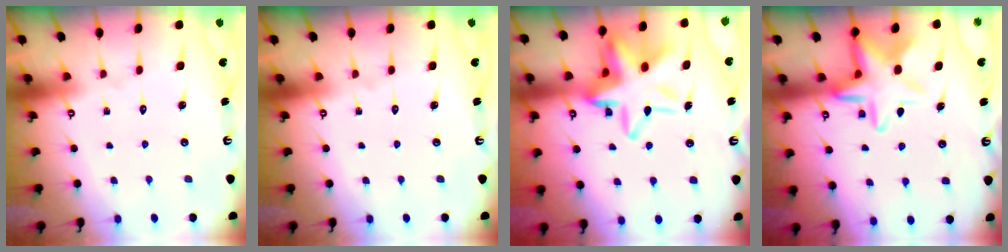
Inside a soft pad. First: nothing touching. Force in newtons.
{"total": 0.0}
{"total": 17.0, "press": 16.8, "slide": 2.3}
{"total": 12.3, "press": 12.2, "slide": 1.3}